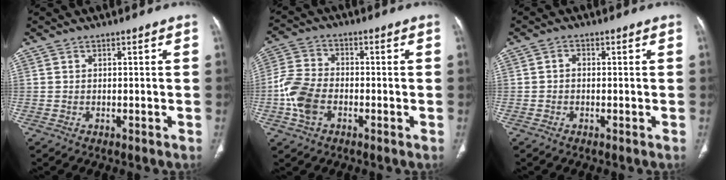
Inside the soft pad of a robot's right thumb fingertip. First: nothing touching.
{"total": 8.8, "force": [-2.7, 5.8, 6.1], "torque": [-0.130, 0.016, -0.059]}
{"total": 0.7, "force": [-0.1, 0.6, 0.4], "torque": [-0.005, 0.002, -0.006]}